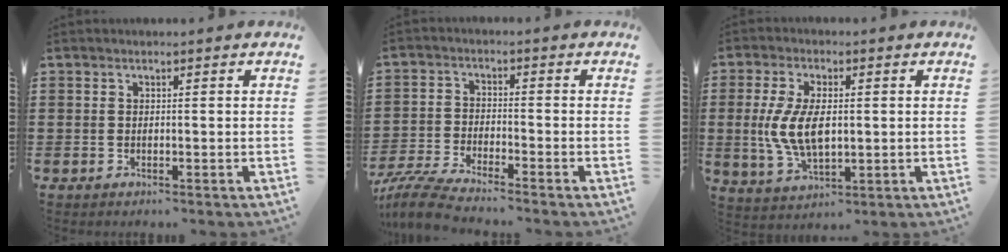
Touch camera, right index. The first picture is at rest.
{"total": 5.5, "force": [-5.2, -0.2, 1.8], "torque": [-0.057, -0.018, -0.106]}
{"total": 7.9, "force": [0.1, 3.9, 6.8], "torque": [-0.156, 0.002, -0.004]}